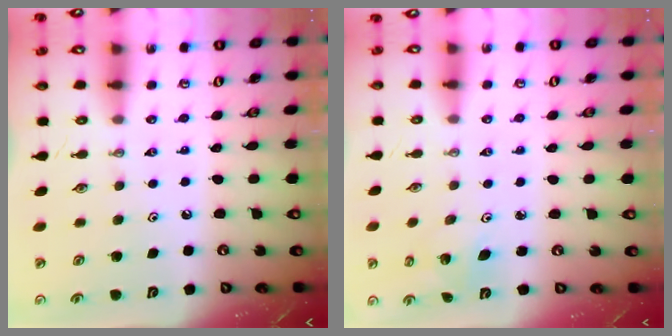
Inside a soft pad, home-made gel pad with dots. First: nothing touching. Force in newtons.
{"total": 2.7, "press": 2.7, "slide": 0.1}